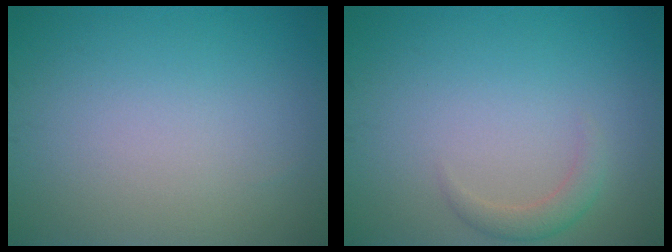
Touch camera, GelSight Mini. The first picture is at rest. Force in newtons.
{"total": 1.7, "press": 1.7, "slide": 0.1}